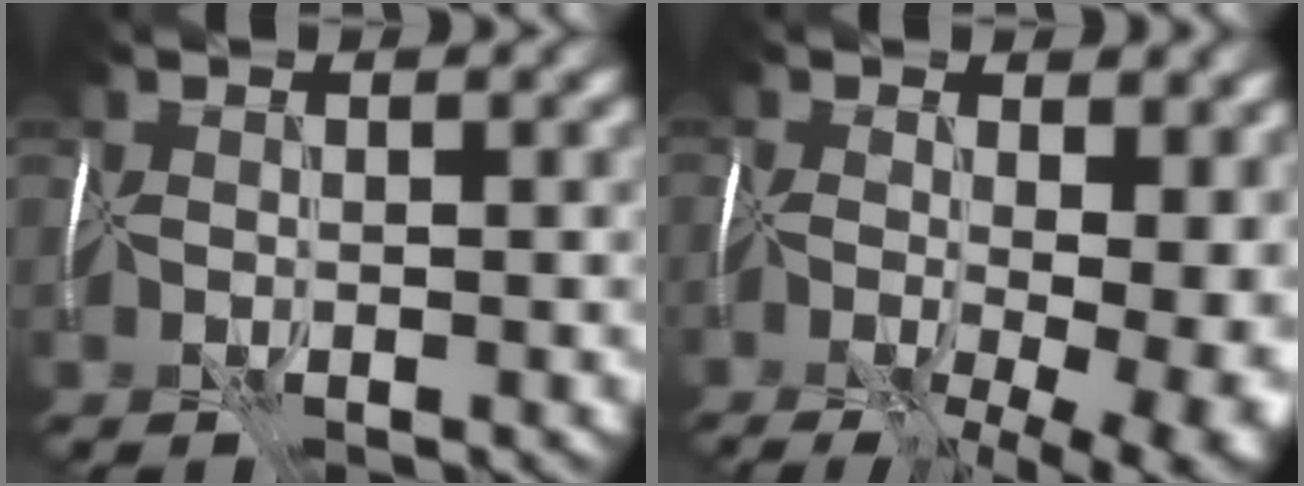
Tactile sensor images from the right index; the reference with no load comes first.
{"total": 15.6, "force": [-3.7, 8.5, 12.6], "torque": [-0.138, 0.005, -0.012]}